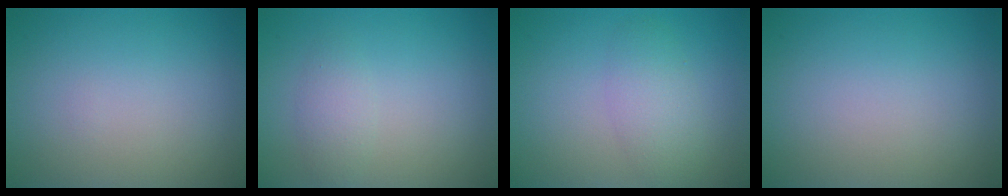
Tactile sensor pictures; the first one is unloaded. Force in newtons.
{"total": 1.6, "press": 1.6, "slide": 0.1}
{"total": 2.8, "press": 2.8, "slide": 0.1}
{"total": 0.0}